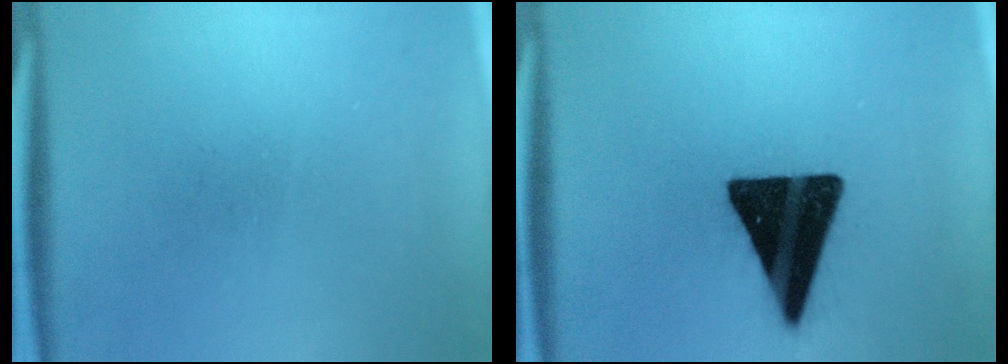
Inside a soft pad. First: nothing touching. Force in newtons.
{"total": 19.1}